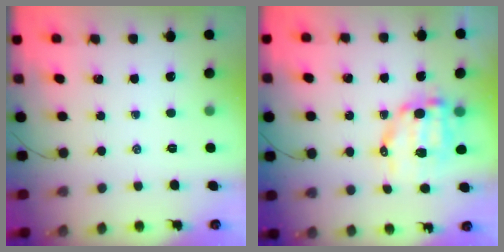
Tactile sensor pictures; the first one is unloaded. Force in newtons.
{"total": 9.9, "press": 9.7, "slide": 2.0}